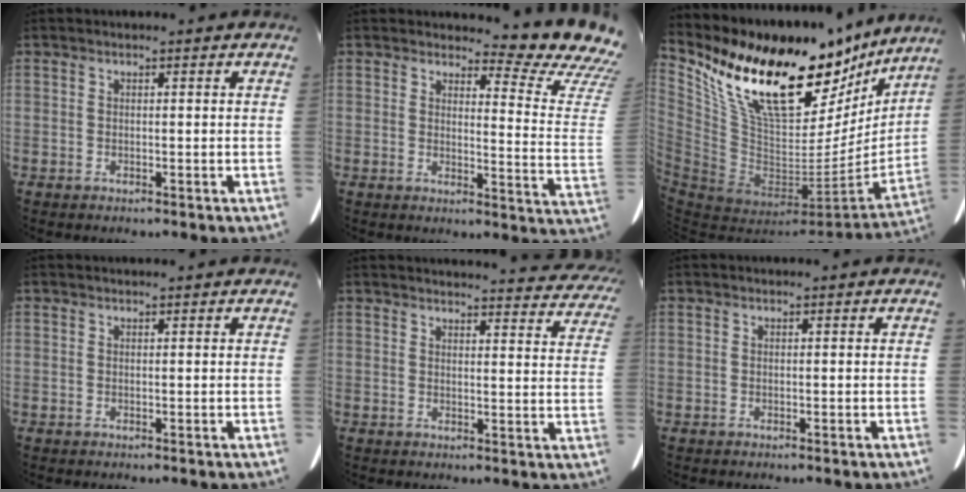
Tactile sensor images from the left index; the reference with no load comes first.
{"total": 13.0, "force": [12.8, 0.0, 2.1], "torque": [-0.013, -0.131, 0.119]}
{"total": 31.2, "force": [23.2, 12.3, 17.0], "torque": [-0.325, 0.004, 0.376]}
{"total": 2.2, "force": [2.1, 0.1, 0.7], "torque": [-0.008, 0.023, 0.027]}
{"total": 25.7, "force": [24.4, 4.9, 6.5], "torque": [-0.080, -0.063, 0.260]}
{"total": 0.0}